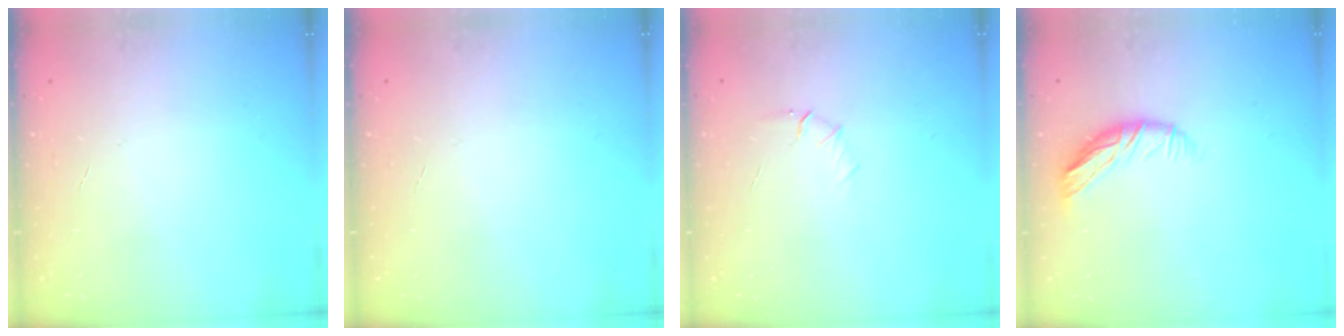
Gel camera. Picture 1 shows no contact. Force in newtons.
{"total": 0.0}
{"total": 4.6, "press": 4.4, "slide": 1.3}
{"total": 10.0, "press": 9.9, "slide": 1.3}